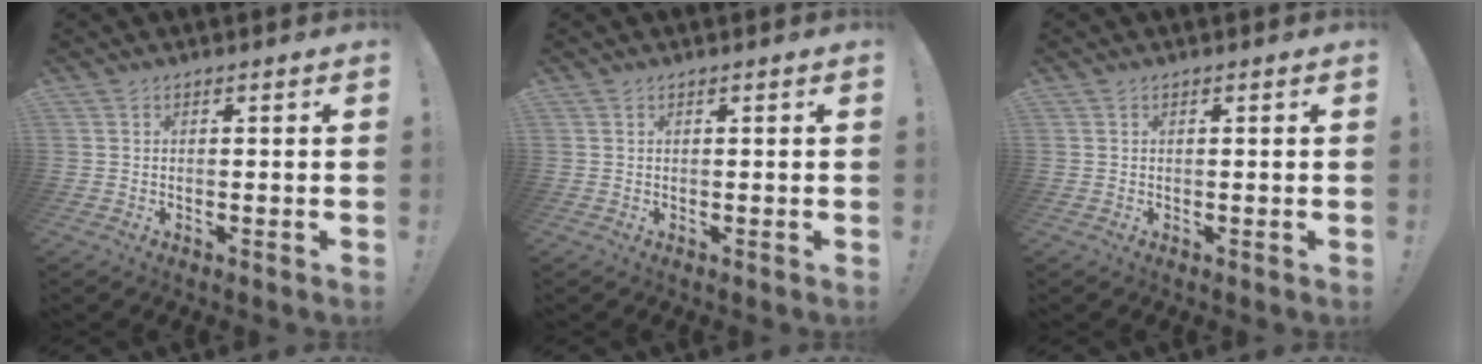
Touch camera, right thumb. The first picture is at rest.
{"total": 0.0}
{"total": 0.0}